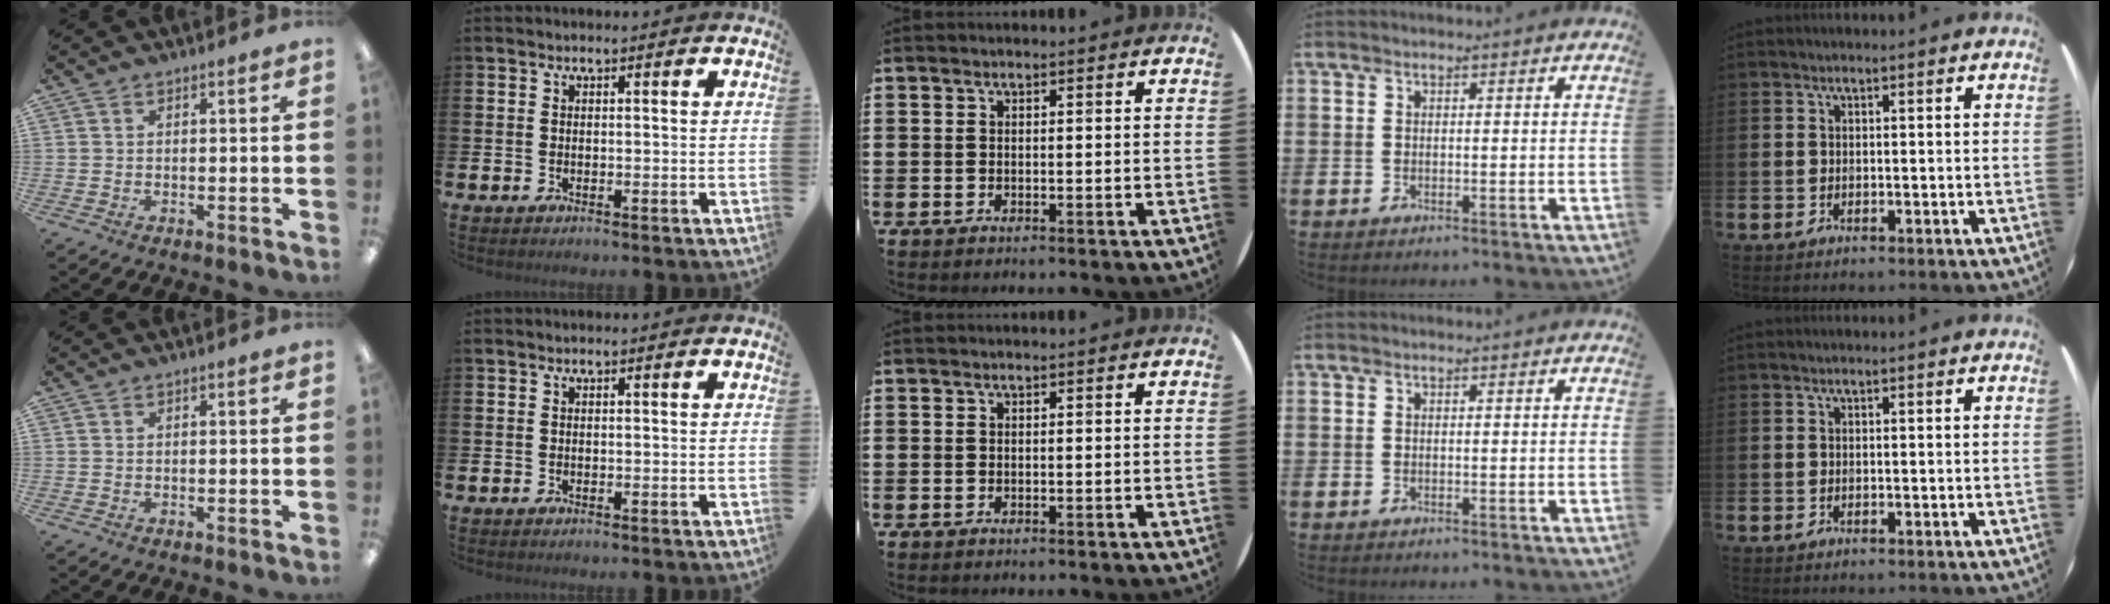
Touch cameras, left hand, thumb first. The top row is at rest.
{}